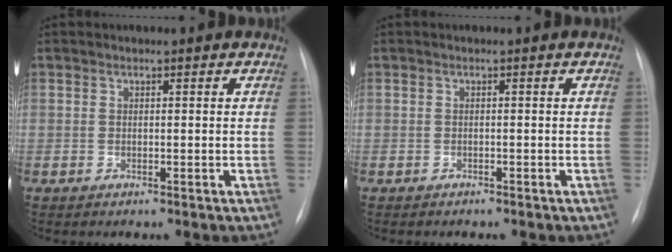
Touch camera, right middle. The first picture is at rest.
{"total": 1.4, "force": [-1.2, 0.4, 0.6], "torque": [-0.013, -0.003, -0.013]}